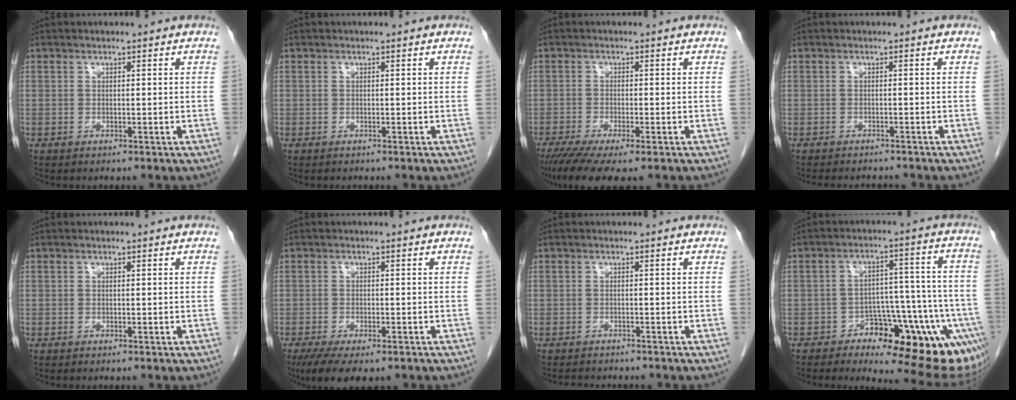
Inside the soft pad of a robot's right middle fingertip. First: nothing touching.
{"total": 0.0}
{"total": 7.8, "force": [-5.6, 0.9, 5.4], "torque": [-0.087, -0.021, -0.092]}
{"total": 4.6, "force": [-4.4, 0.8, 1.2], "torque": [-0.013, -0.010, -0.060]}
{"total": 0.0}
{"total": 8.2, "force": [-5.8, 2.7, 5.1], "torque": [-0.078, -0.017, -0.088]}
{"total": 4.7, "force": [-4.2, 1.3, 1.5], "torque": [-0.024, -0.006, -0.055]}
{"total": 17.5, "force": [-9.1, 6.1, 13.7], "torque": [-0.084, 0.038, -0.114]}